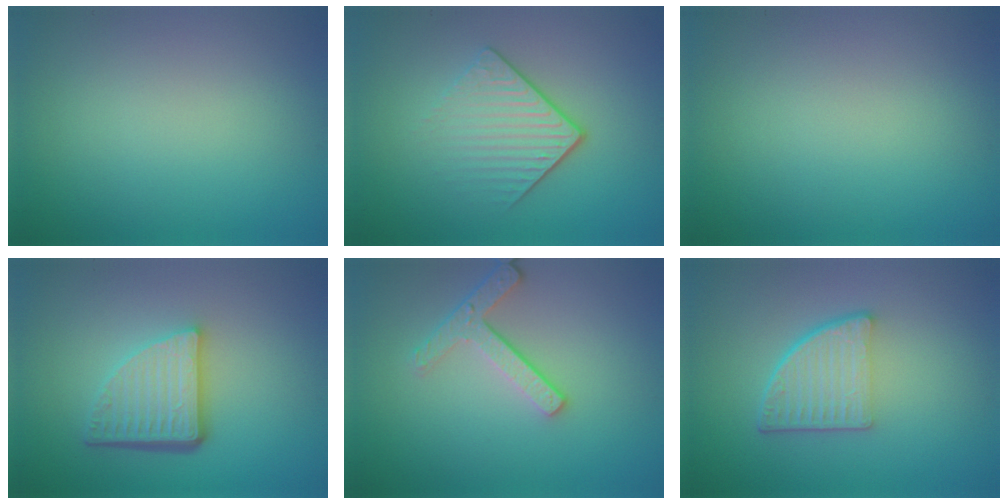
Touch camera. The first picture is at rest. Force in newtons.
{"total": 4.2, "press": 2.6, "slide": 3.3}
{"total": 0.0}
{"total": 5.4, "press": 3.7, "slide": 3.9}
{"total": 2.9, "press": 2.4, "slide": 1.6}
{"total": 4.9, "press": 3.4, "slide": 3.6}